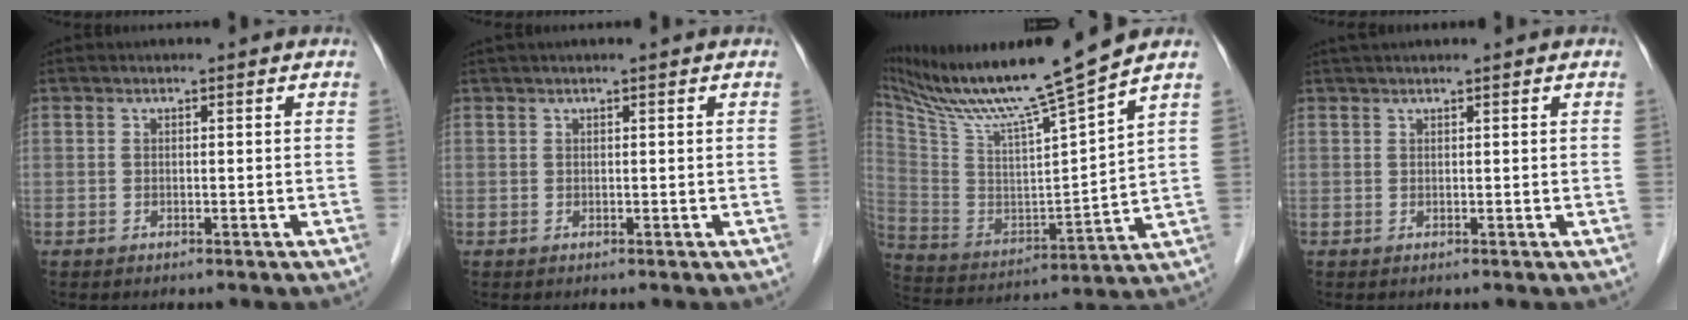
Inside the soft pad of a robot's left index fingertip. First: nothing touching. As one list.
[{"total": 1.5, "force": [1.2, -0.2, 0.9], "torque": [-0.014, 0.021, 0.024]}, {"total": 18.1, "force": [15.2, -1.7, 9.8], "torque": [-0.184, -0.021, 0.272]}, {"total": 2.6, "force": [2.2, -0.3, 1.3], "torque": [-0.015, 0.029, 0.042]}]